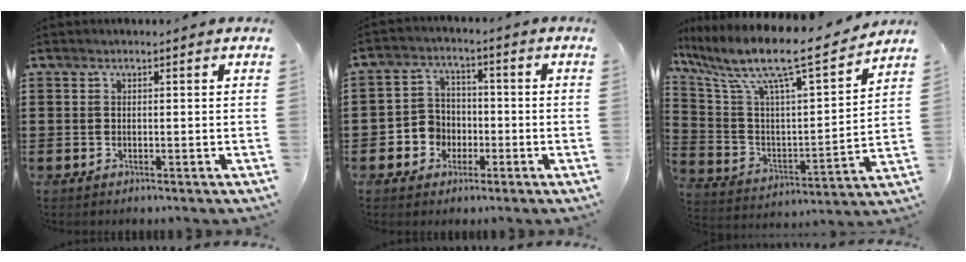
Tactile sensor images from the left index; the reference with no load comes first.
{"total": 5.1, "force": [-1.7, 4.6, 1.3], "torque": [-0.045, 0.012, -0.034]}
{"total": 10.6, "force": [8.2, 1.1, 6.7], "torque": [-0.163, -0.060, 0.128]}